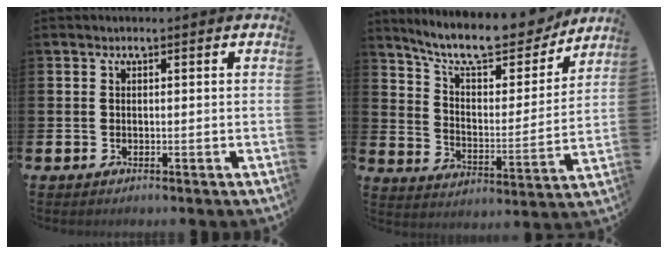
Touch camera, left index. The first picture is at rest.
{"total": 11.4, "force": [10.2, 2.8, 4.3], "torque": [-0.107, -0.070, 0.175]}